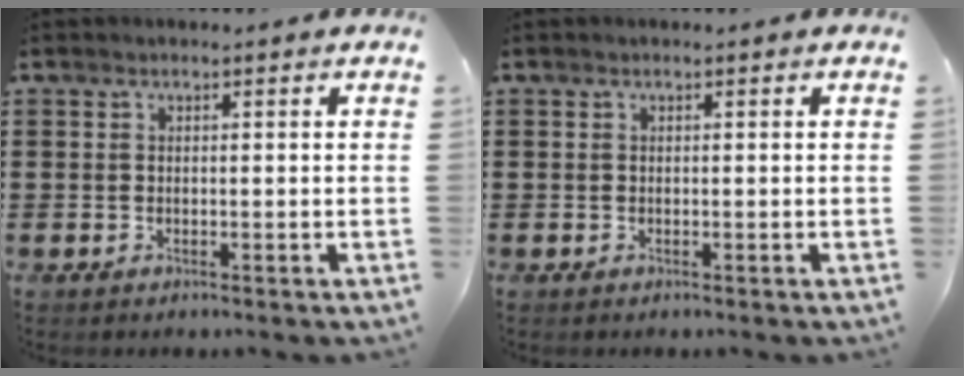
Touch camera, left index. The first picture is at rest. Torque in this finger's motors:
{"motor_torque": [-0.02, -0.02, 0.00, -0.01]}